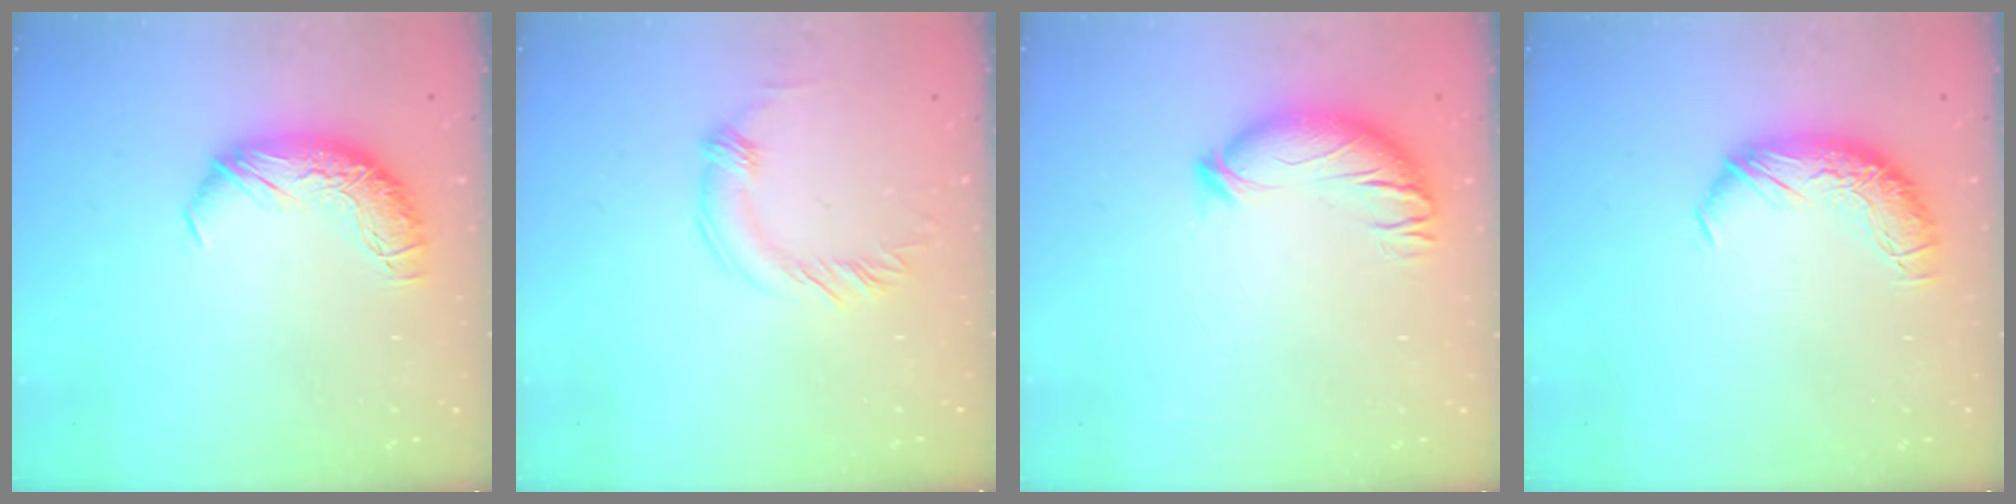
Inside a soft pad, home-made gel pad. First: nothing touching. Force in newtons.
{"total": 2.1, "press": 2.0, "slide": 0.5}
{"total": 3.5, "press": 3.2, "slide": 1.3}
{"total": 0.0}